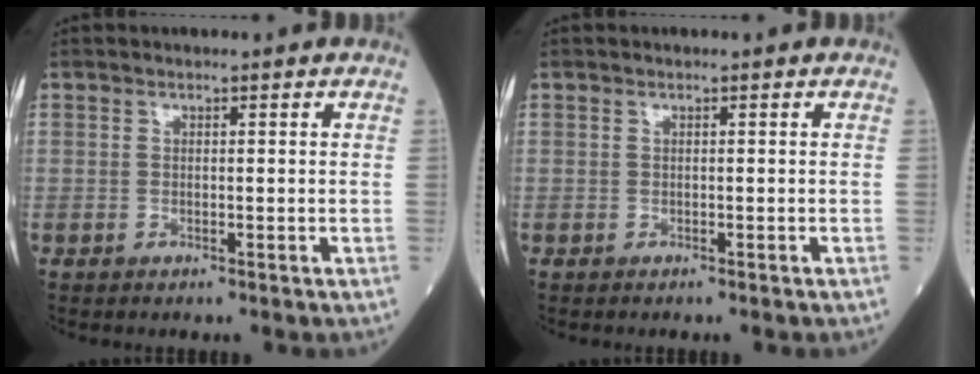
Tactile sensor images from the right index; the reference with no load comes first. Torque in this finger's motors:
{"motor_torque": [-0.09, -0.03, 0.07, 0.01]}